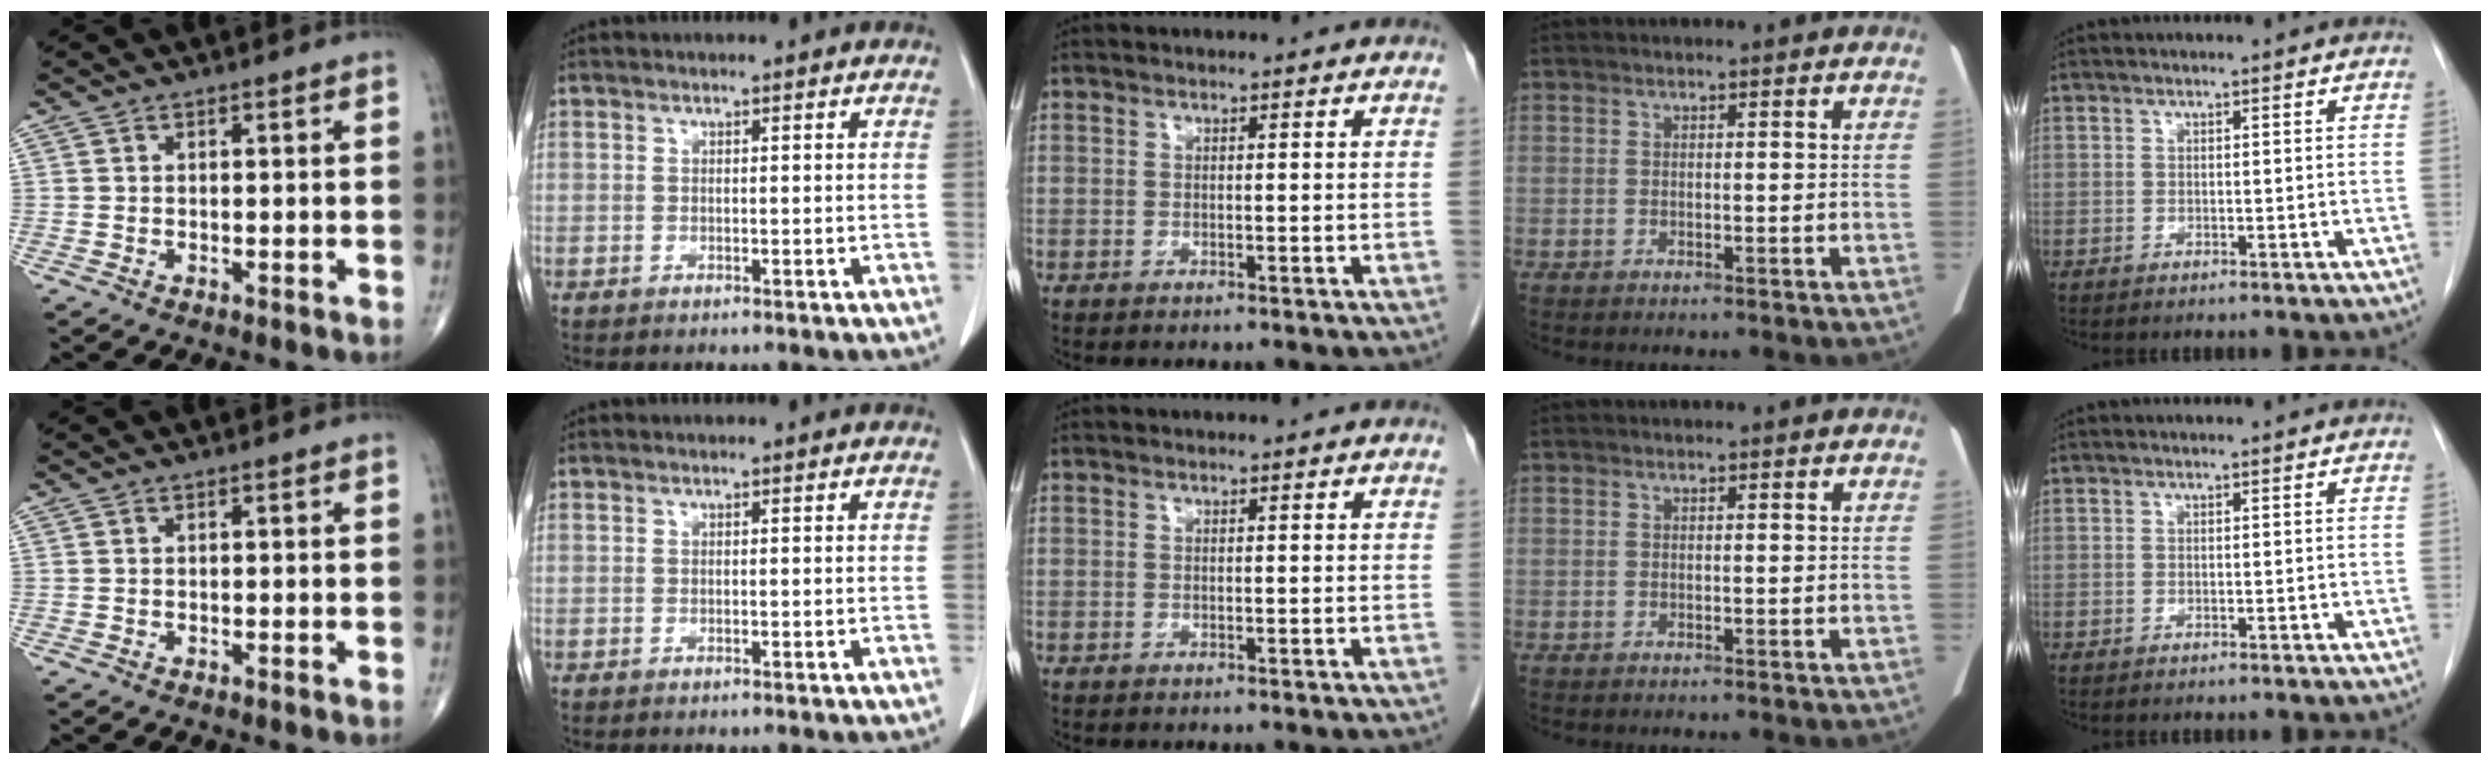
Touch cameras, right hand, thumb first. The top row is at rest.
{}